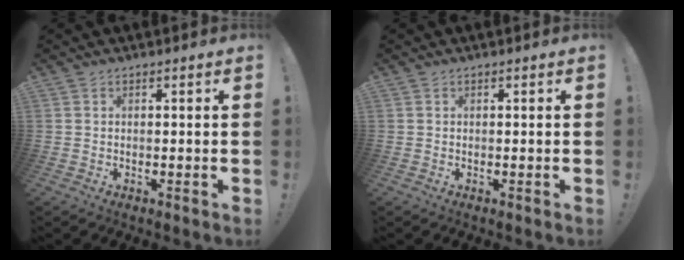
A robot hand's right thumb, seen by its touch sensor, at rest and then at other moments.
{"total": 0.0}